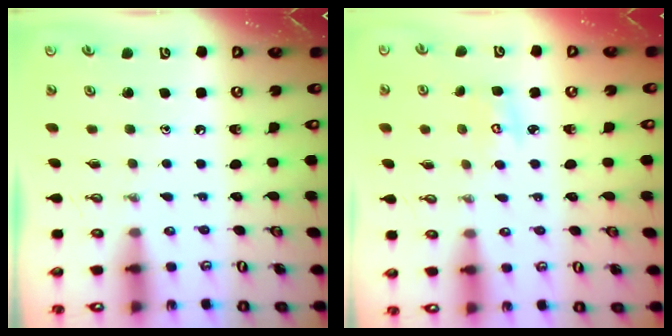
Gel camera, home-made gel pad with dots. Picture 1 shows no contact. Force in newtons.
{"total": 3.5, "press": 3.5, "slide": 0.3}